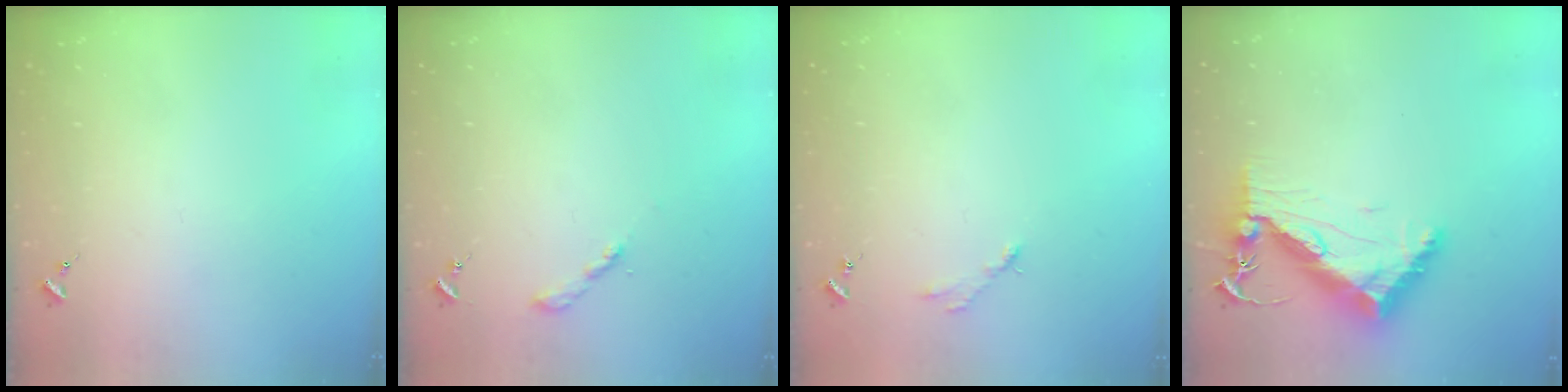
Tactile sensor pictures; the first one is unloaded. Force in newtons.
{"total": 2.0, "press": 2.0, "slide": 0.2}
{"total": 2.8, "press": 2.8, "slide": 0.4}
{"total": 13.5, "press": 13.4, "slide": 1.2}